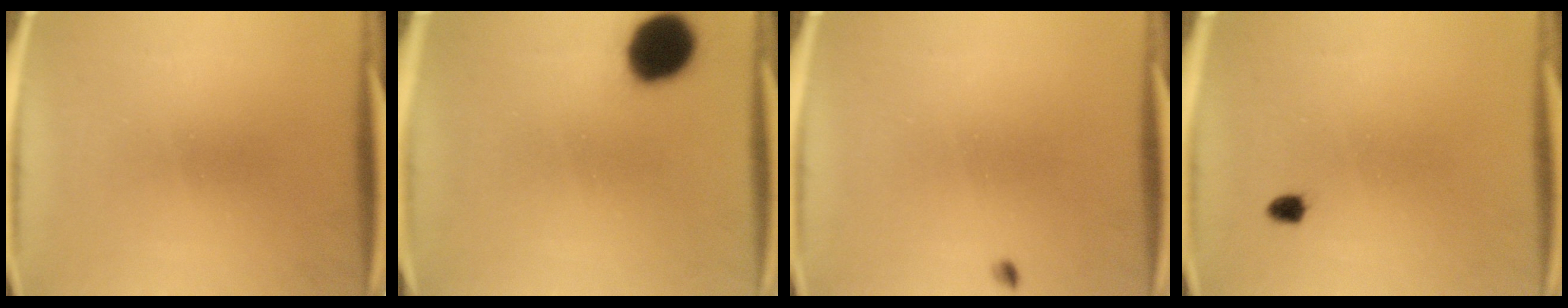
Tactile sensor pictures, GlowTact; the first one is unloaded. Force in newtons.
{"total": 12.4}
{"total": 0.6}
{"total": 1.2}